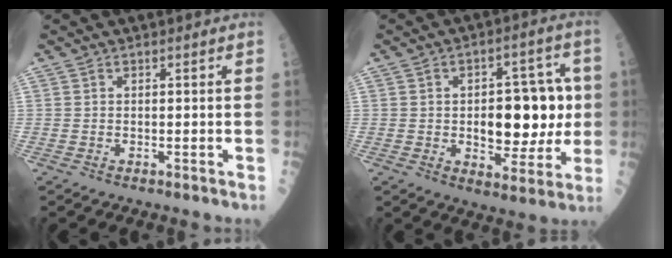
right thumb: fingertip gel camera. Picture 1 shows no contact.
{"total": 14.7, "force": [0.0, 8.3, 12.1], "torque": [-0.115, 0.016, 0.010]}